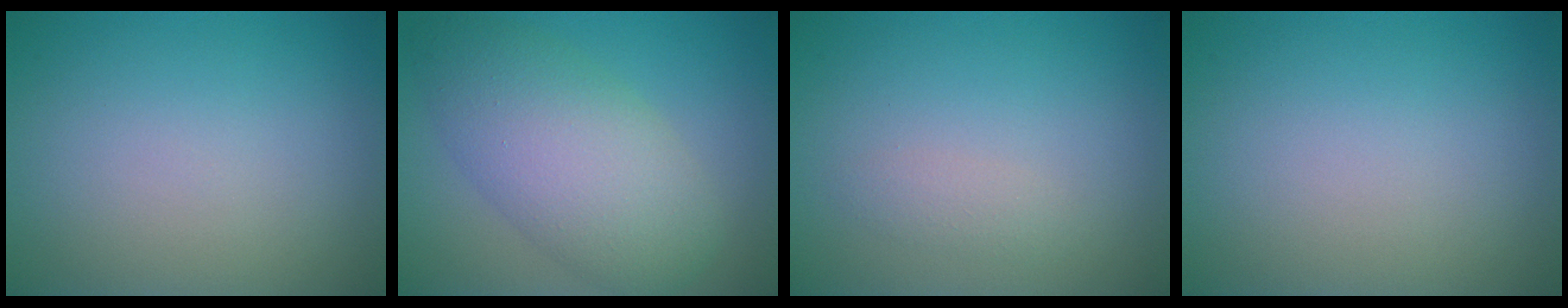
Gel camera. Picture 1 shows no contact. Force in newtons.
{"total": 7.5, "press": 7.5, "slide": 0.1}
{"total": 1.1, "press": 1.1, "slide": 0.0}
{"total": 0.0}